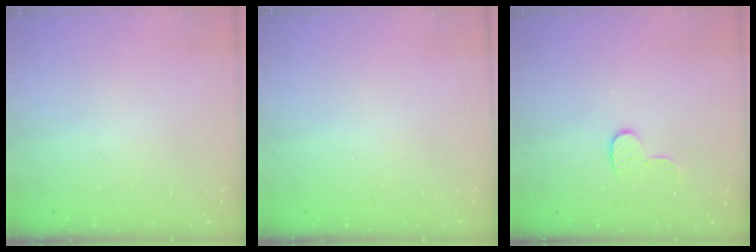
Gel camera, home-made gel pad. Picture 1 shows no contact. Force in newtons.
{"total": 0.0}
{"total": 6.8, "press": 6.8, "slide": 0.2}